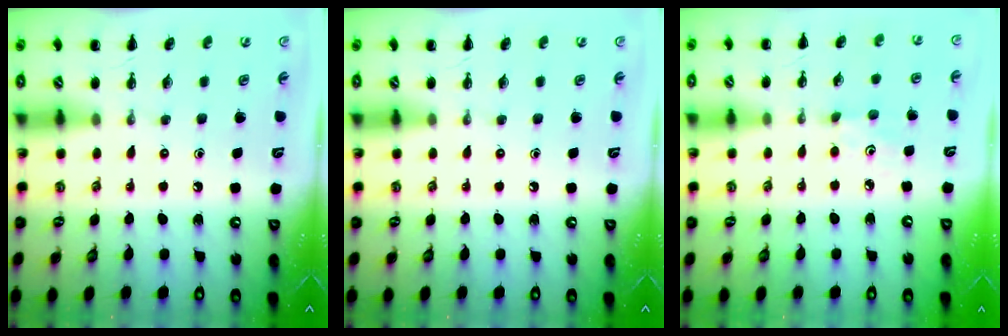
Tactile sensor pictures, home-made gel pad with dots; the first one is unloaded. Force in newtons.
{"total": 0.0}
{"total": 2.8, "press": 2.7, "slide": 0.8}